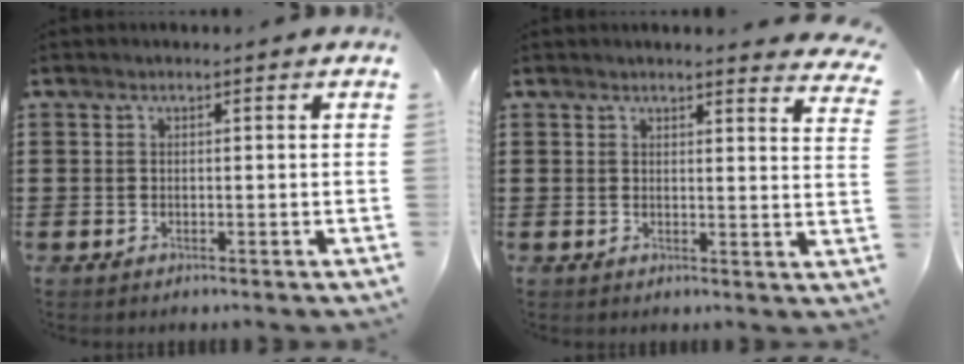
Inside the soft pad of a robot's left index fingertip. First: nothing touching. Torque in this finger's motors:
{"motor_torque": [0.79, -0.22, 0.16, 0.00]}